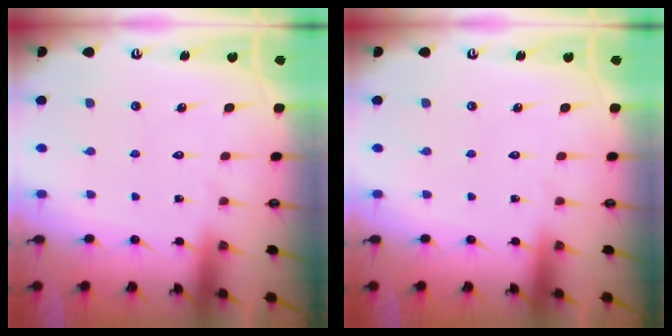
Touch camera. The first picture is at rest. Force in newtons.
{"total": 0.0}